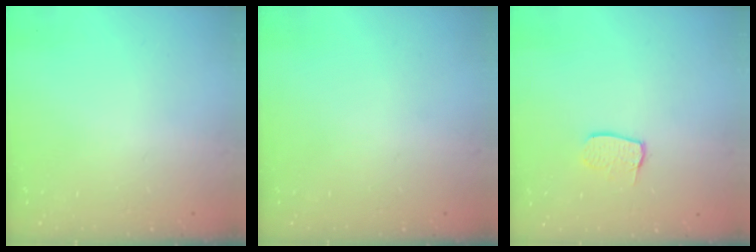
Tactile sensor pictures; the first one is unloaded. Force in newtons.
{"total": 0.0}
{"total": 6.3, "press": 6.3, "slide": 0.2}